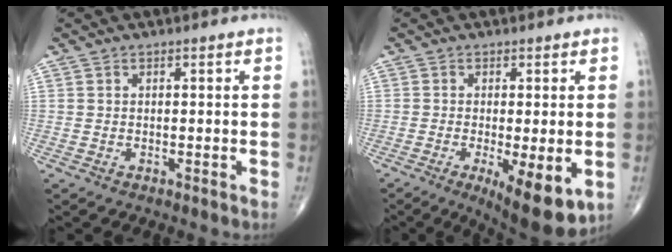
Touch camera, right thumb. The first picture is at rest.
{"total": 11.1, "force": [-3.6, 3.4, 10.0], "torque": [-0.146, -0.022, -0.048]}